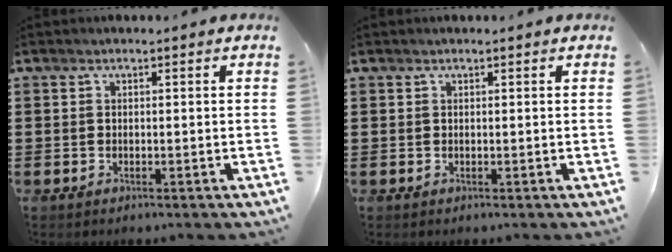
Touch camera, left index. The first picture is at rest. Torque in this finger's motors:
{"motor_torque": [0.13, 0.09, -0.06, -0.04]}